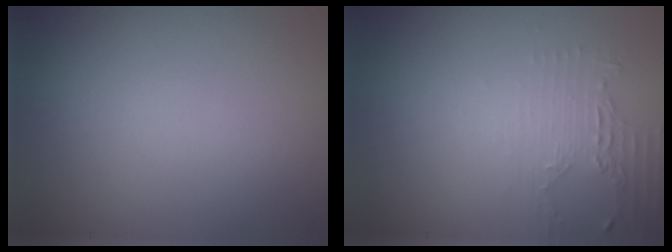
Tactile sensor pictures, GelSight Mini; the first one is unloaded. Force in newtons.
{"total": 2.3, "press": 1.7, "slide": 1.5}